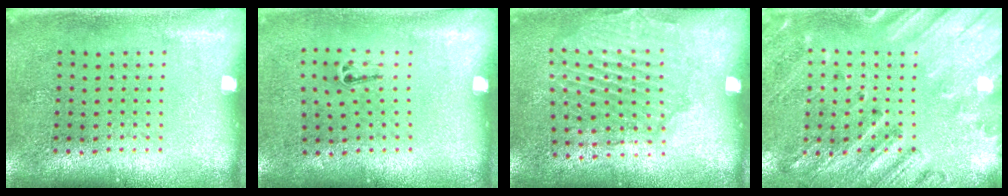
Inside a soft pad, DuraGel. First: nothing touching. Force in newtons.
{"total": 0.5, "press": 0.3, "slide": 0.4}
{"total": 1.6, "press": 1.5, "slide": 0.5}
{"total": 2.4, "press": 2.0, "slide": 1.3}